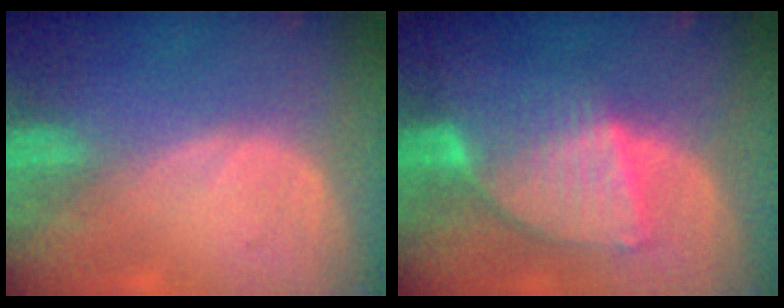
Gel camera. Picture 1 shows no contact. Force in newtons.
{"total": 8.0, "press": 7.1, "slide": 3.6}